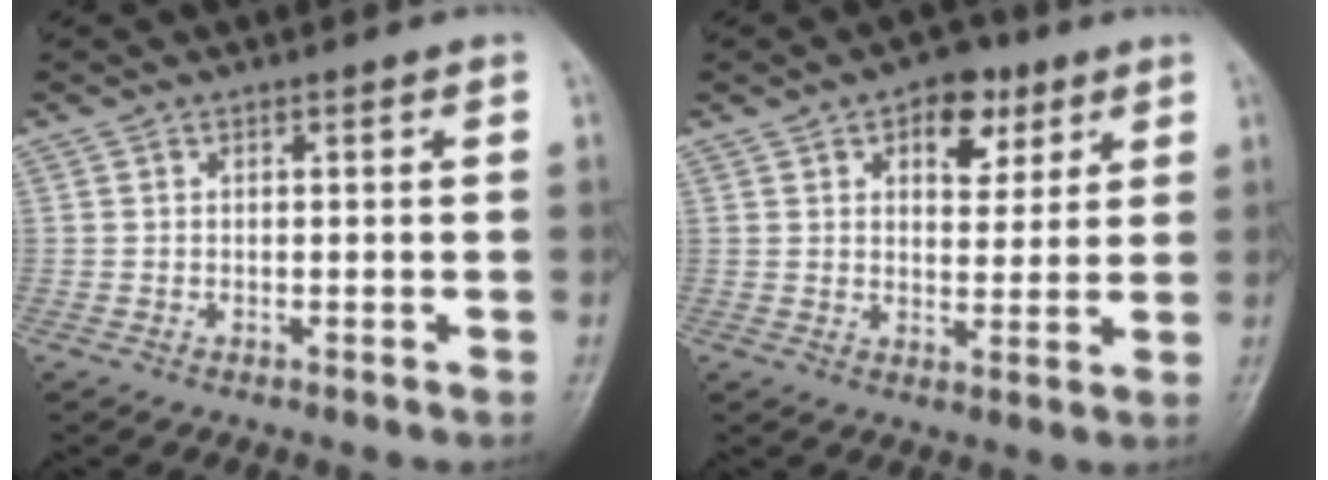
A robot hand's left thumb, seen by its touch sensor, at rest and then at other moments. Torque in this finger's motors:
{"motor_torque": [0.19, 0.32, -0.36, -0.23, 0.07]}